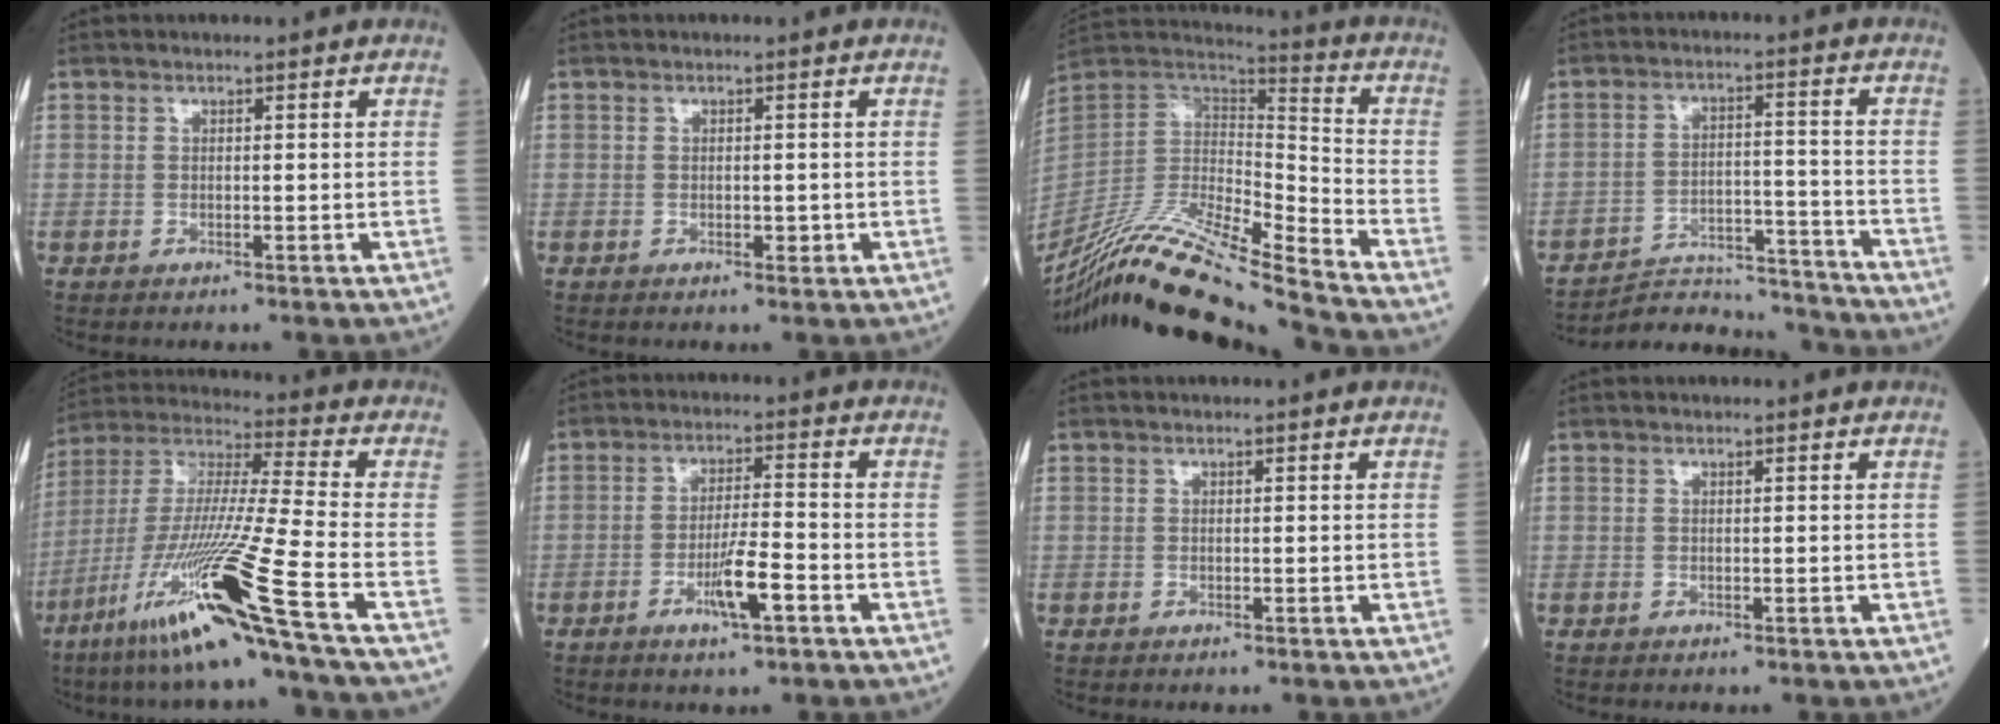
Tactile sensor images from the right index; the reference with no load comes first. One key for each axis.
{"total": 1.4, "fx": -0.2, "fy": 0.7, "fz": 1.1, "tx": -0.016, "ty": -0.001, "tz": -0.001}
{"total": 21.9, "fx": -19.3, "fy": -0.7, "fz": 10.4, "tx": -0.224, "ty": -0.009, "tz": -0.357}
{"total": 12.7, "fx": -12.7, "fy": 1.0, "fz": 0.5, "tx": -0.003, "ty": 0.027, "tz": -0.194}
{"total": 20.1, "fx": -10.7, "fy": -2.0, "fz": 16.9, "tx": -0.368, "ty": -0.049, "tz": -0.207}
{"total": 6.3, "fx": -2.8, "fy": 0.6, "fz": 5.6, "tx": -0.104, "ty": -0.004, "tz": -0.051}
{"total": 0.0}
{"total": 0.0}